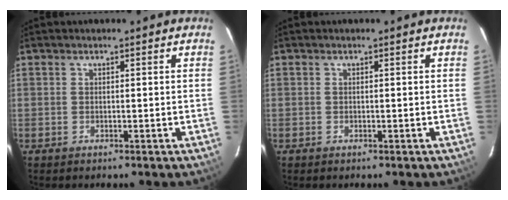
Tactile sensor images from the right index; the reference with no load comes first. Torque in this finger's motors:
{"motor_torque": [0.19, 0.17, 0.09, 0.00]}